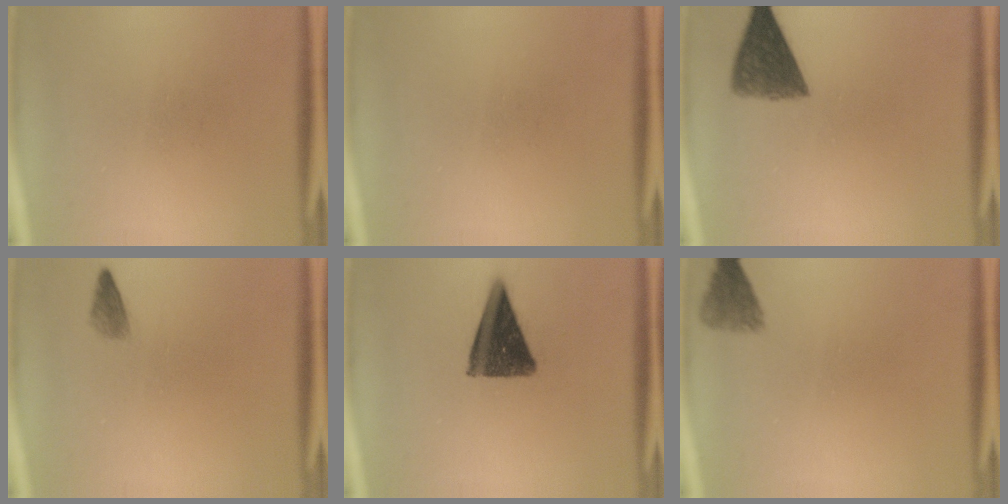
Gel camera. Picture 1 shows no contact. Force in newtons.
{"total": 0.0}
{"total": 7.3}
{"total": 1.5}
{"total": 12.2}
{"total": 3.0}